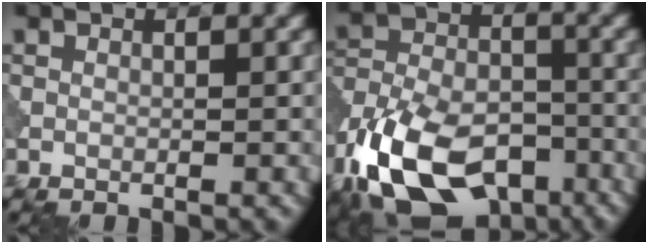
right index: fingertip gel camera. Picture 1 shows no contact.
{"total": 14.4, "force": [-8.2, 7.9, 8.8], "torque": [-0.183, -0.028, -0.151]}